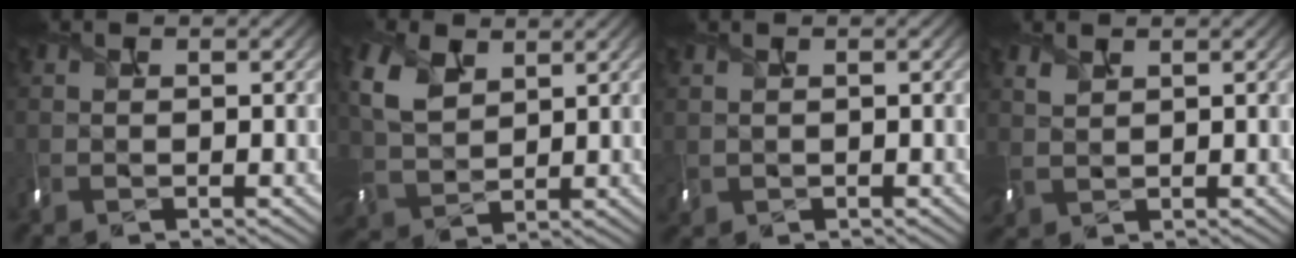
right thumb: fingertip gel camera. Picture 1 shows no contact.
{"total": 6.4, "force": [2.9, 4.2, 3.8], "torque": [-0.116, 0.003, 0.066]}
{"total": 1.3, "force": [0.3, 0.8, 0.9], "torque": [-0.027, -0.004, 0.013]}
{"total": 1.9, "force": [1.2, 1.0, 1.1], "torque": [-0.042, 0.001, 0.034]}